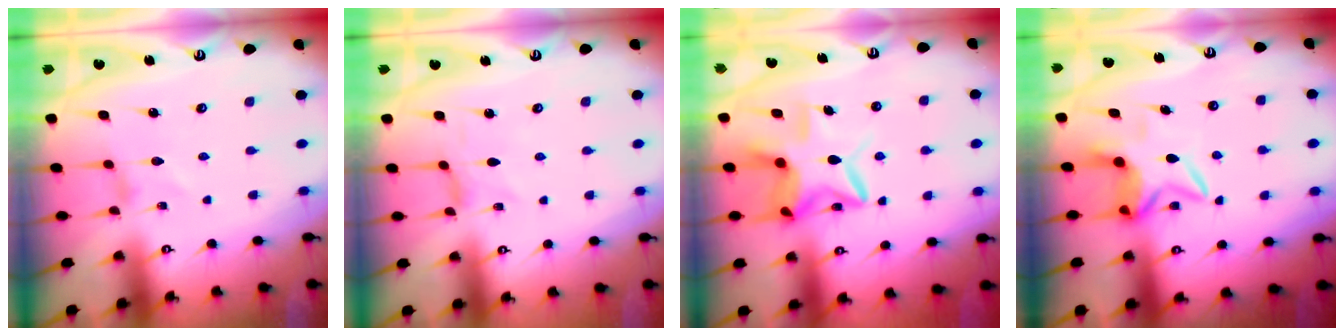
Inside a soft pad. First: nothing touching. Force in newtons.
{"total": 0.0}
{"total": 12.3, "press": 12.3, "slide": 1.1}
{"total": 6.3, "press": 6.2, "slide": 1.0}